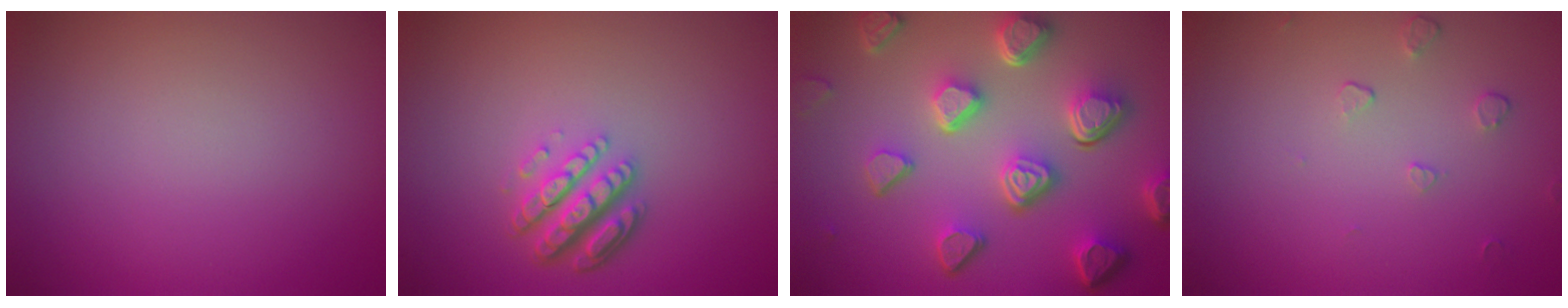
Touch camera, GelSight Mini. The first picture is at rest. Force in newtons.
{"total": 4.4, "press": 3.2, "slide": 3.1}
{"total": 7.7, "press": 5.6, "slide": 5.3}
{"total": 0.9, "press": 0.6, "slide": 0.7}